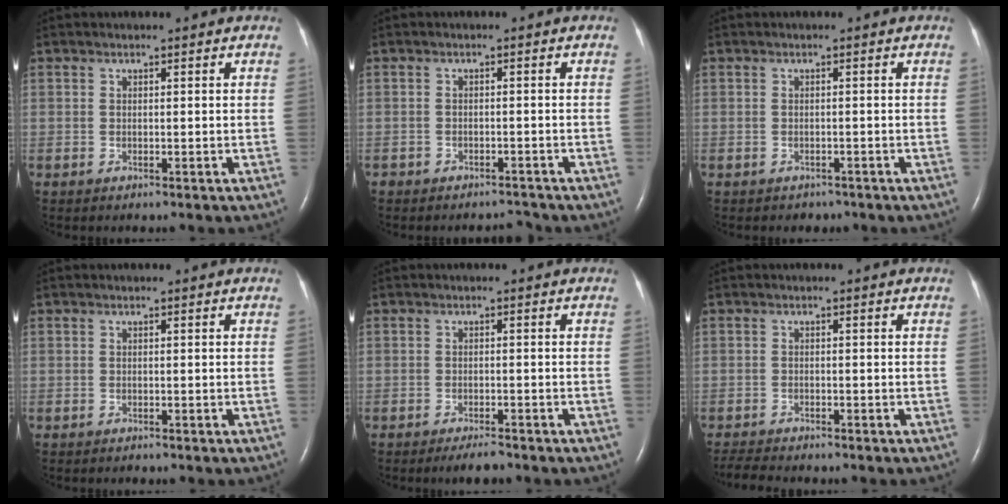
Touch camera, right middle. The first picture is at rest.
{"total": 2.1, "force": [-2.0, 0.6, -0.4], "torque": [0.009, -0.002, -0.030]}
{"total": 1.6, "force": [-1.4, 0.9, -0.1], "torque": [-0.009, 0.000, -0.019]}
{"total": 0.0}
{"total": 2.5, "force": [-2.2, 0.2, 1.3], "torque": [-0.031, -0.007, -0.032]}
{"total": 4.1, "force": [-3.8, 0.3, 1.3], "torque": [-0.024, -0.013, -0.062]}